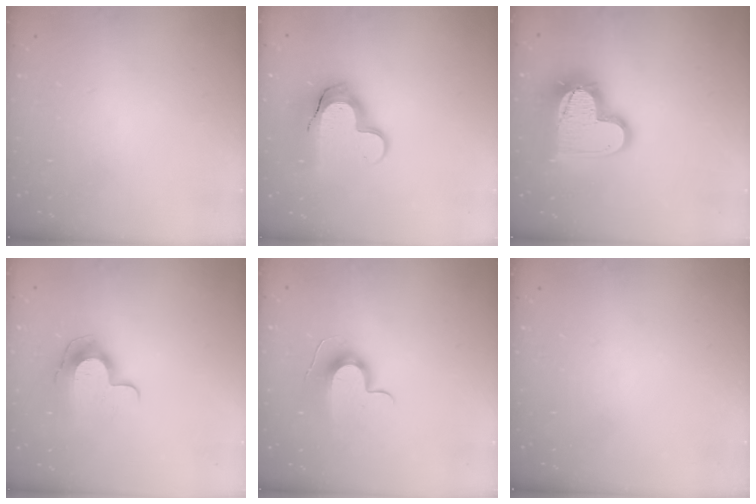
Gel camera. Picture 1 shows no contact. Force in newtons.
{"total": 14.0, "press": 13.9, "slide": 0.7}
{"total": 17.1, "press": 17.0, "slide": 1.4}
{"total": 10.8, "press": 10.8, "slide": 0.9}
{"total": 10.8, "press": 10.8, "slide": 0.2}
{"total": 0.0}